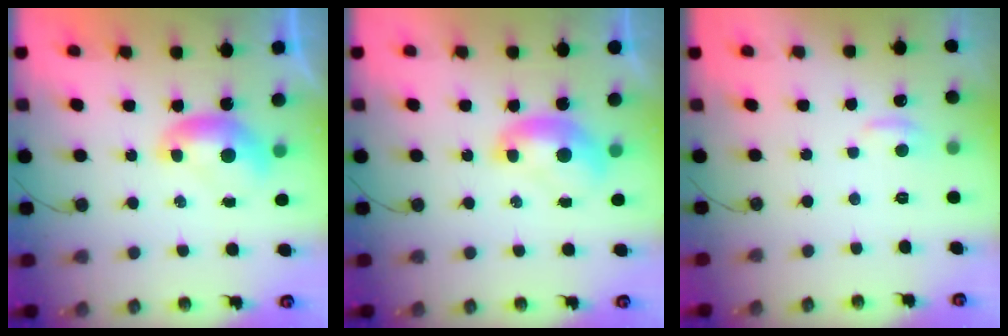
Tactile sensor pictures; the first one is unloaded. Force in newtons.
{"total": 1.3, "press": 1.3, "slide": 0.1}
{"total": 1.0, "press": 0.7, "slide": 0.7}